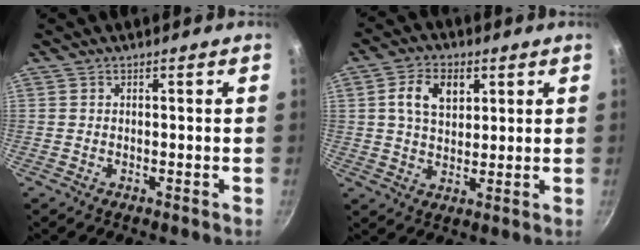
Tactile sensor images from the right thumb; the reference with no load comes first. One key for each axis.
{"total": 8.6, "fx": 2.7, "fy": 5.8, "fz": 5.8, "tx": -0.088, "ty": -0.003, "tz": 0.044}